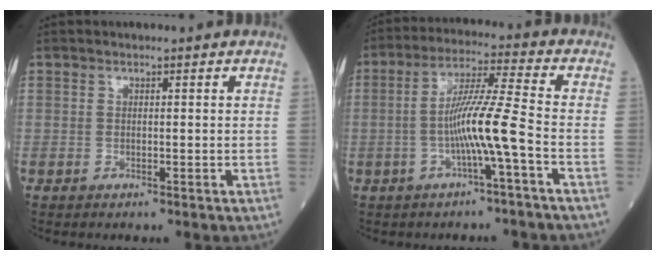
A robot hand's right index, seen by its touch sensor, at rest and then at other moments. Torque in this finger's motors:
{"motor_torque": [1.11, -0.47, 0.54, 0.20]}